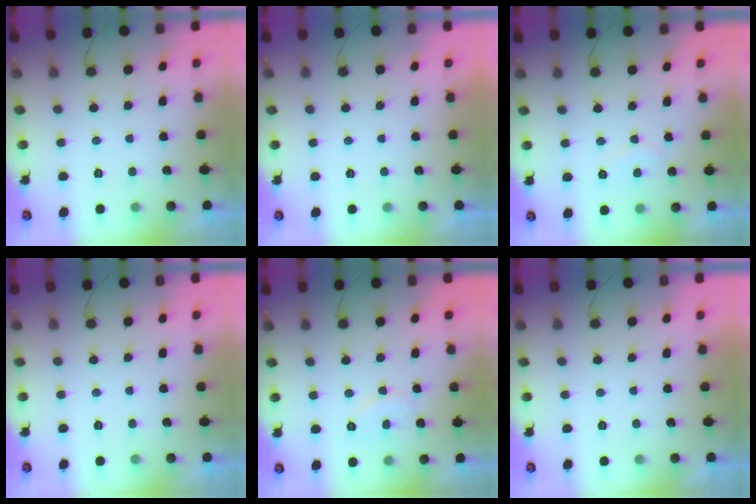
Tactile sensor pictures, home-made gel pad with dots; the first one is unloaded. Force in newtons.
{"total": 1.9, "press": 1.9, "slide": 0.0}
{"total": 5.7, "press": 5.7, "slide": 0.5}
{"total": 0.0}
{"total": 6.8, "press": 6.8, "slide": 0.6}
{"total": 1.8, "press": 1.8, "slide": 0.0}